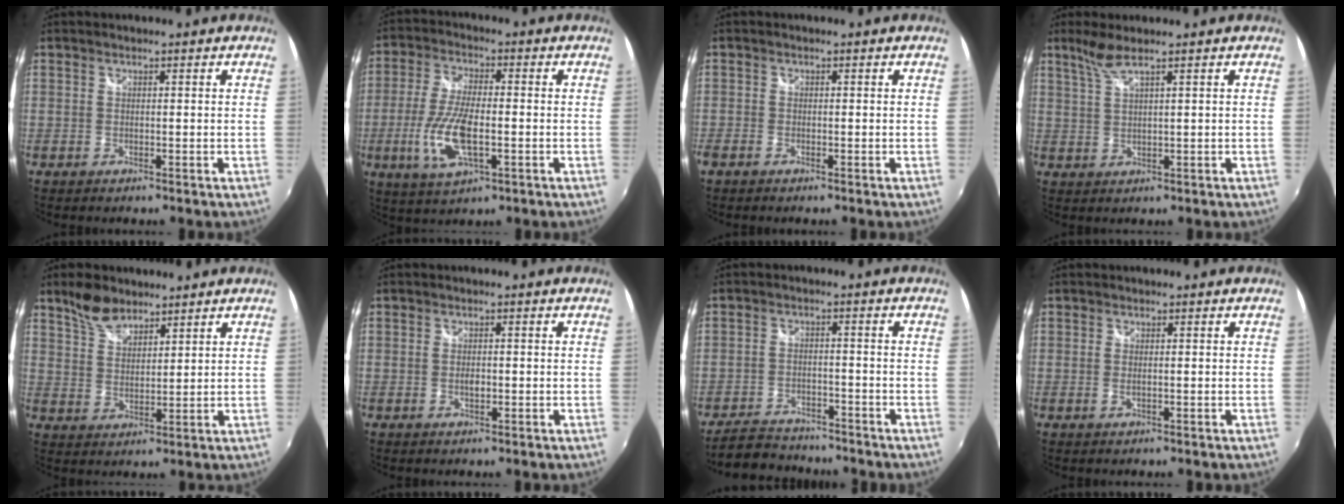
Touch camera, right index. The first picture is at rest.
{"total": 11.1, "force": [-2.8, 3.9, 10.0], "torque": [-0.211, -0.008, -0.054]}
{"total": 1.5, "force": [-1.2, 0.7, 0.5], "torque": [-0.013, -0.003, -0.026]}
{"total": 3.3, "force": [2.4, -0.3, 2.2], "torque": [-0.049, -0.001, 0.052]}
{"total": 6.8, "force": [5.3, 3.2, 3.0], "torque": [-0.051, 0.010, 0.102]}
{"total": 1.4, "force": [-0.3, 0.7, 1.2], "torque": [-0.022, -0.001, -0.006]}
{"total": 8.7, "force": [-7.8, 3.3, 2.3], "torque": [-0.079, -0.002, -0.124]}
{"total": 0.8, "force": [-0.1, 0.2, 0.8], "torque": [-0.017, -0.001, -0.003]}